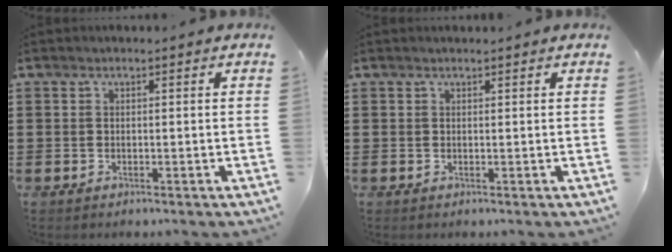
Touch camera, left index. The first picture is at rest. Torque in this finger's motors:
{"motor_torque": [-0.17, -0.95, -0.02, 0.01]}